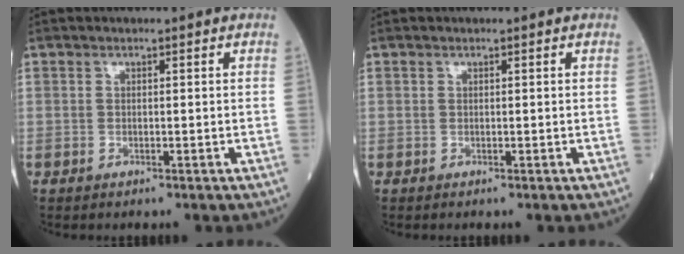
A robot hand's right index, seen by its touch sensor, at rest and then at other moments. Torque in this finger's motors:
{"motor_torque": [-0.11, -0.18, -0.04, 0.01]}